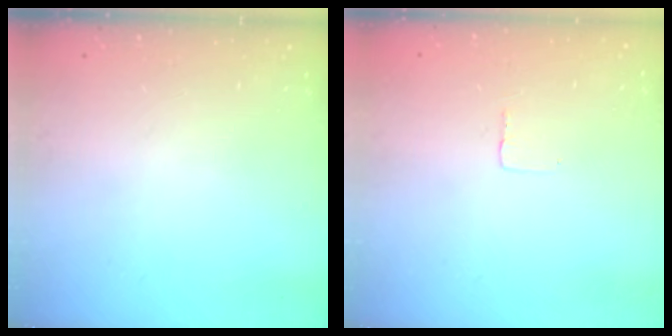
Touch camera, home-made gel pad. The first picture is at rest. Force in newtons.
{"total": 1.9, "press": 1.9, "slide": 0.1}